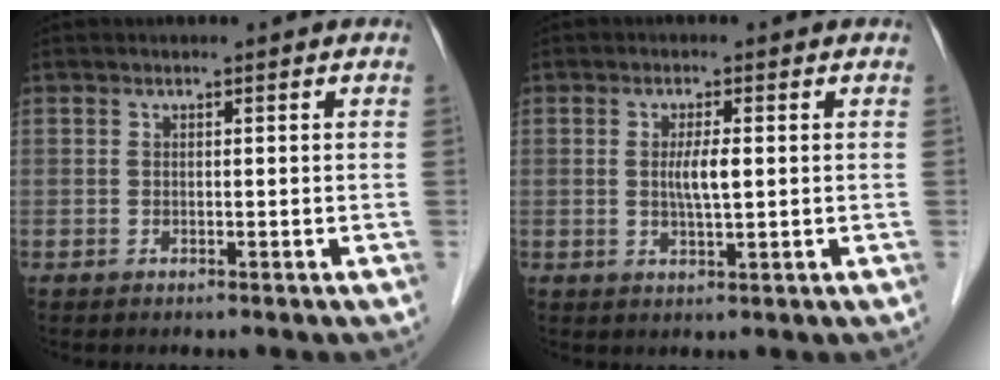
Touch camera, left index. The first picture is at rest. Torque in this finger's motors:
{"motor_torque": [0.42, 0.31, 0.13, 0.09]}